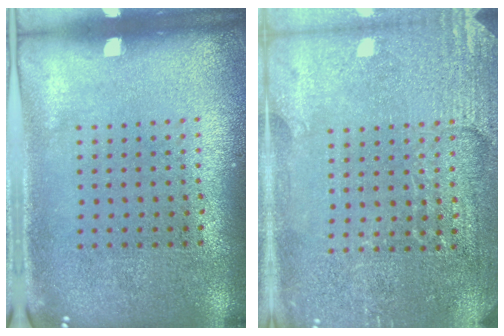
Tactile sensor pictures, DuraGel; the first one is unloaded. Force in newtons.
{"total": 2.9, "press": 2.9, "slide": 0.2}